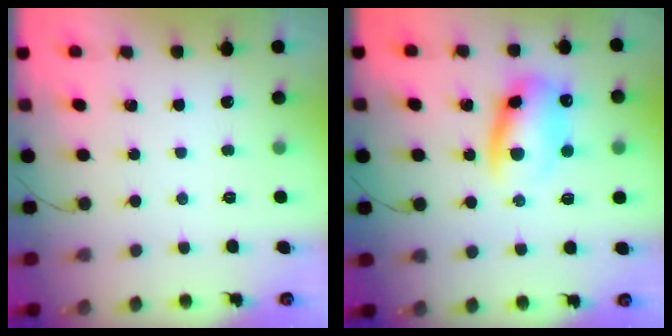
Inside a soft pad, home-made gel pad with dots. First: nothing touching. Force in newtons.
{"total": 10.9, "press": 10.6, "slide": 2.4}